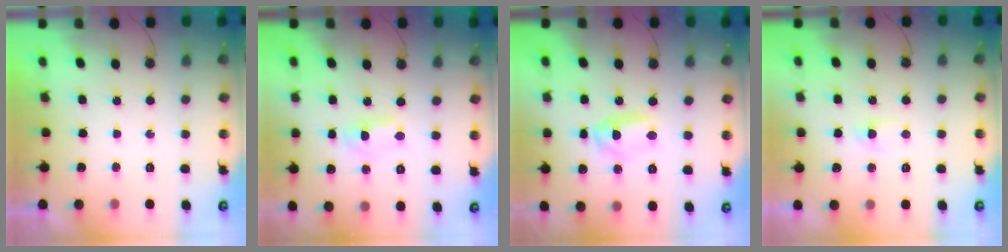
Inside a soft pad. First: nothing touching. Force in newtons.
{"total": 1.1, "press": 0.9, "slide": 0.6}
{"total": 5.6, "press": 4.2, "slide": 3.7}
{"total": 2.5, "press": 2.5, "slide": 0.4}